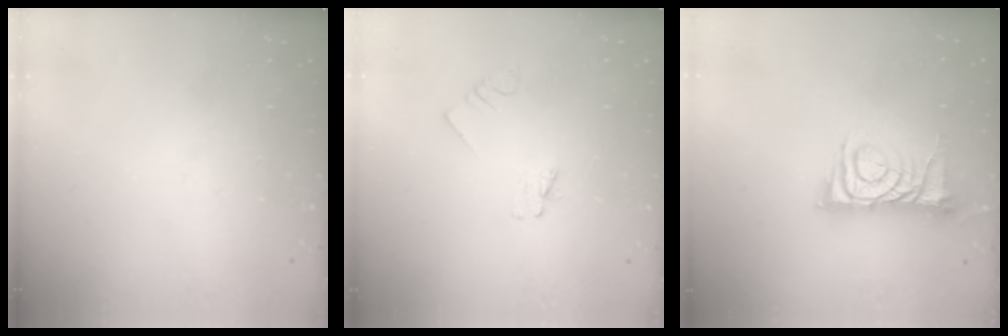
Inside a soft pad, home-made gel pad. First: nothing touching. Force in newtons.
{"total": 1.6, "press": 1.6, "slide": 0.2}
{"total": 10.3, "press": 10.3, "slide": 1.0}